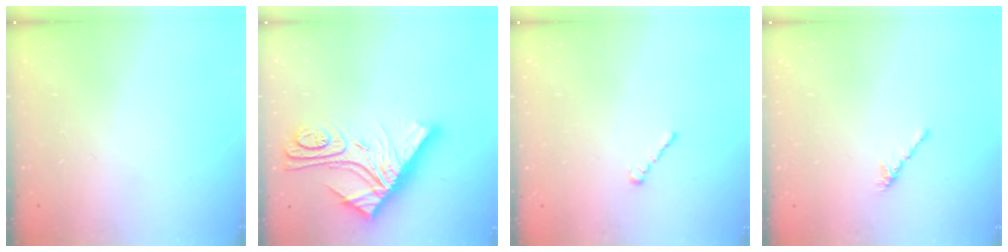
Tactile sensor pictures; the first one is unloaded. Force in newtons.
{"total": 17.1, "press": 17.0, "slide": 1.5}
{"total": 1.4, "press": 1.3, "slide": 0.5}
{"total": 2.1, "press": 2.0, "slide": 0.7}